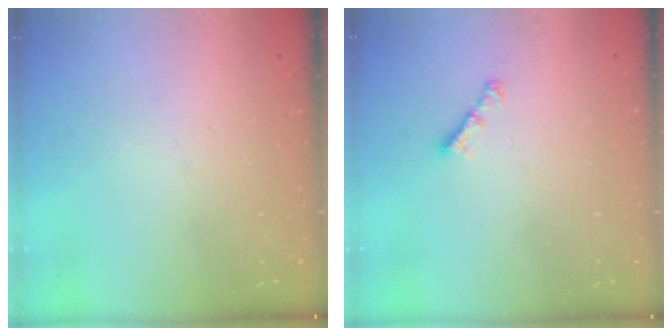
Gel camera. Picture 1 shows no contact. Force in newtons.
{"total": 2.8, "press": 2.8, "slide": 0.7}